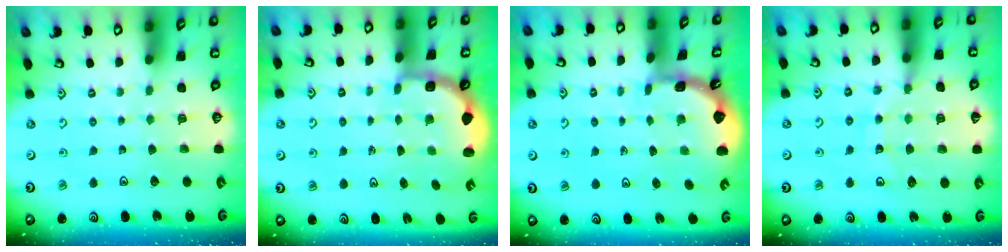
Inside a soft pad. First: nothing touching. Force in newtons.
{"total": 2.7, "press": 2.1, "slide": 1.7}
{"total": 1.7, "press": 1.7, "slide": 0.1}
{"total": 10.9, "press": 10.8, "slide": 1.5}